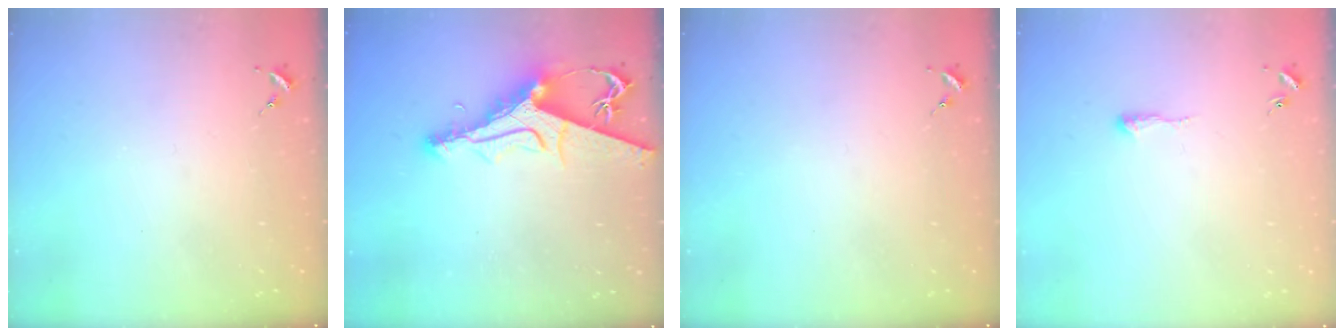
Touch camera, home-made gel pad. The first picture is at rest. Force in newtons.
{"total": 11.6, "press": 11.6, "slide": 1.2}
{"total": 0.0}
{"total": 4.4, "press": 4.3, "slide": 0.7}